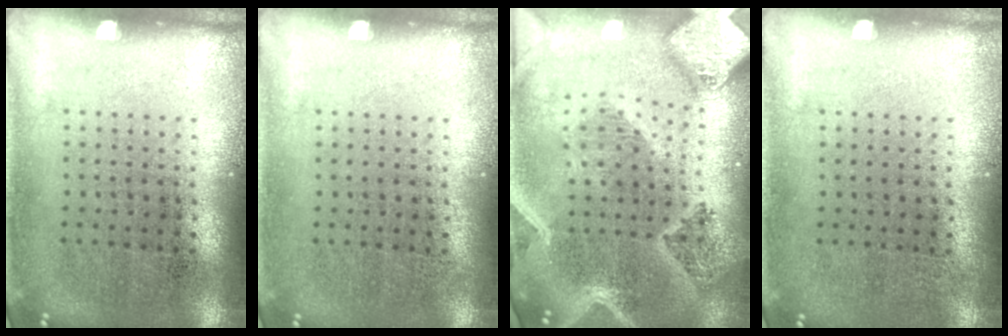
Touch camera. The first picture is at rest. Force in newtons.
{"total": 0.0}
{"total": 3.5, "press": 2.9, "slide": 2.0}
{"total": 0.0}